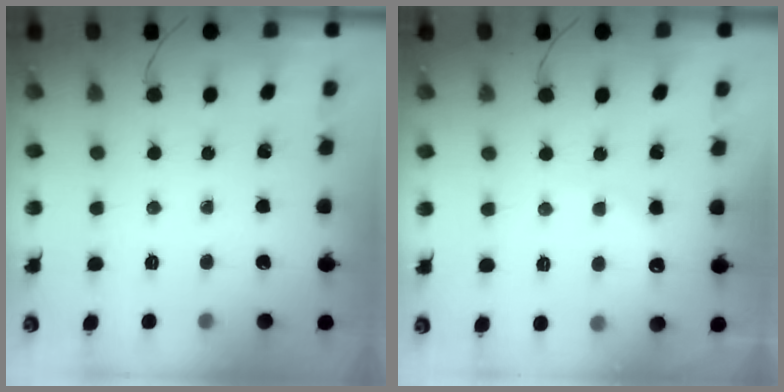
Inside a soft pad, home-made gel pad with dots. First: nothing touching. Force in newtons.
{"total": 8.9, "press": 8.8, "slide": 1.5}